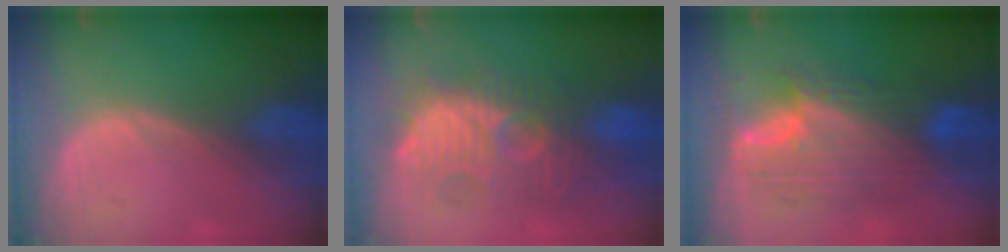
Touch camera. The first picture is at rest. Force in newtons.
{"total": 10.6, "press": 10.5, "slide": 1.1}
{"total": 10.0, "press": 10.0, "slide": 0.6}